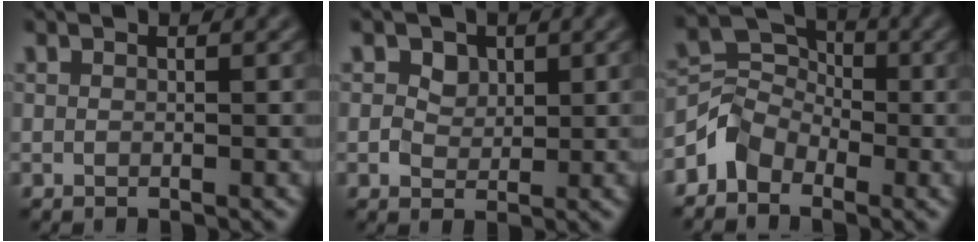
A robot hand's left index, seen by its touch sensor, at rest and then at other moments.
{"total": 1.6, "force": [0.5, 1.4, 0.6], "torque": [-0.017, -0.007, 0.008]}
{"total": 3.4, "force": [-2.4, 2.3, 0.8], "torque": [-0.016, 0.009, -0.057]}